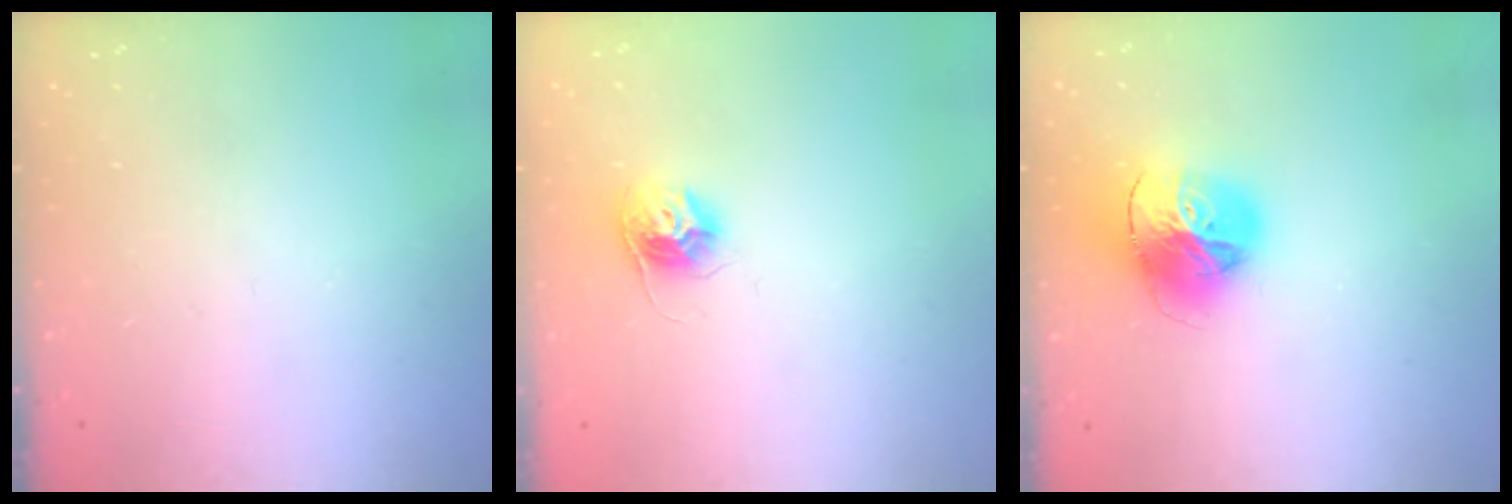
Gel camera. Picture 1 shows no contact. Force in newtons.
{"total": 10.0, "press": 10.0, "slide": 0.6}
{"total": 17.1, "press": 17.0, "slide": 1.9}